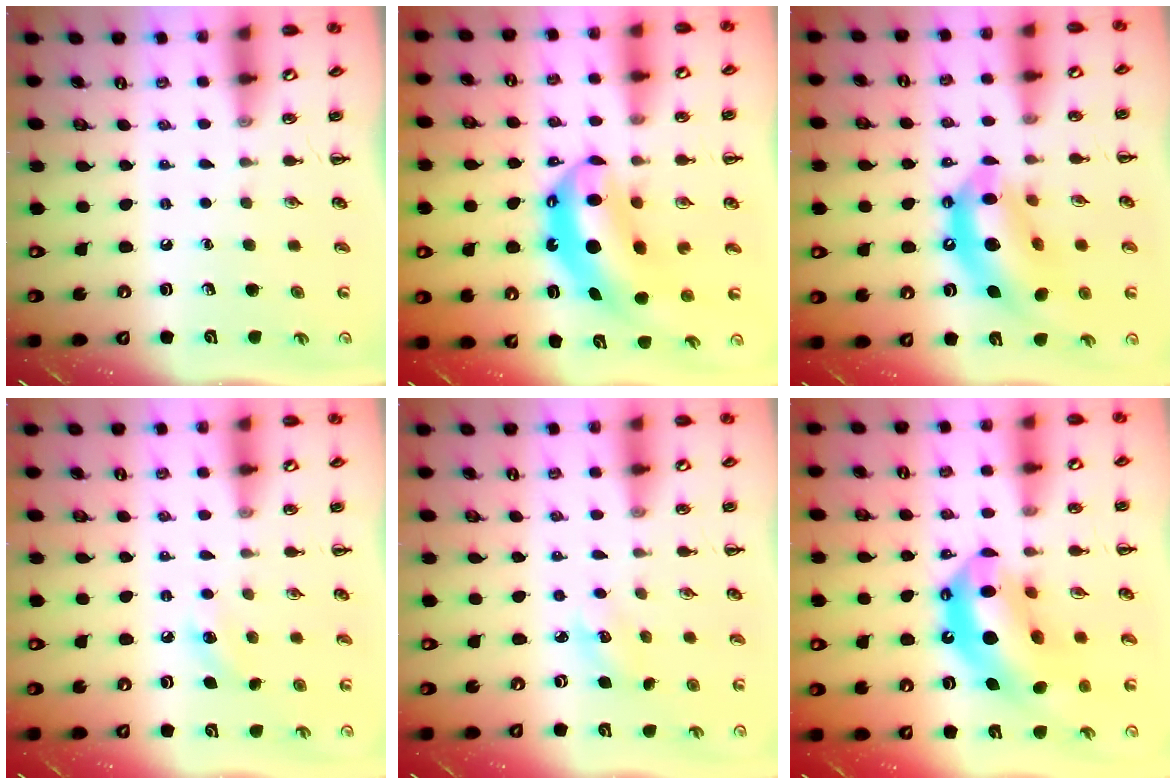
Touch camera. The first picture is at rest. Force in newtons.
{"total": 10.9, "press": 10.7, "slide": 2.5}
{"total": 15.5, "press": 14.9, "slide": 4.3}
{"total": 7.1, "press": 6.9, "slide": 1.9}
{"total": 3.8, "press": 3.6, "slide": 1.1}
{"total": 17.5, "press": 16.8, "slide": 4.9}